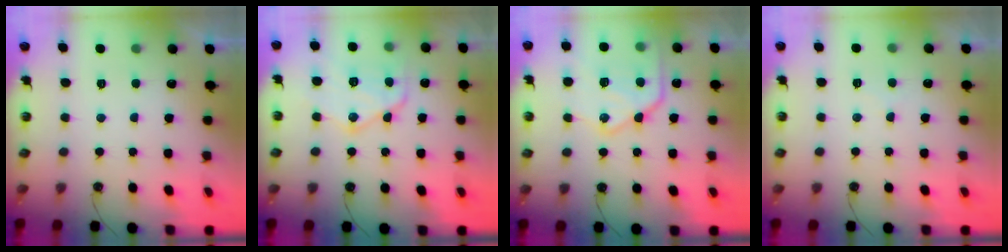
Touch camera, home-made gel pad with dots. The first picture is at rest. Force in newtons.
{"total": 15.4, "press": 15.4, "slide": 1.1}
{"total": 19.2, "press": 19.1, "slide": 1.5}
{"total": 4.7, "press": 4.7, "slide": 0.6}